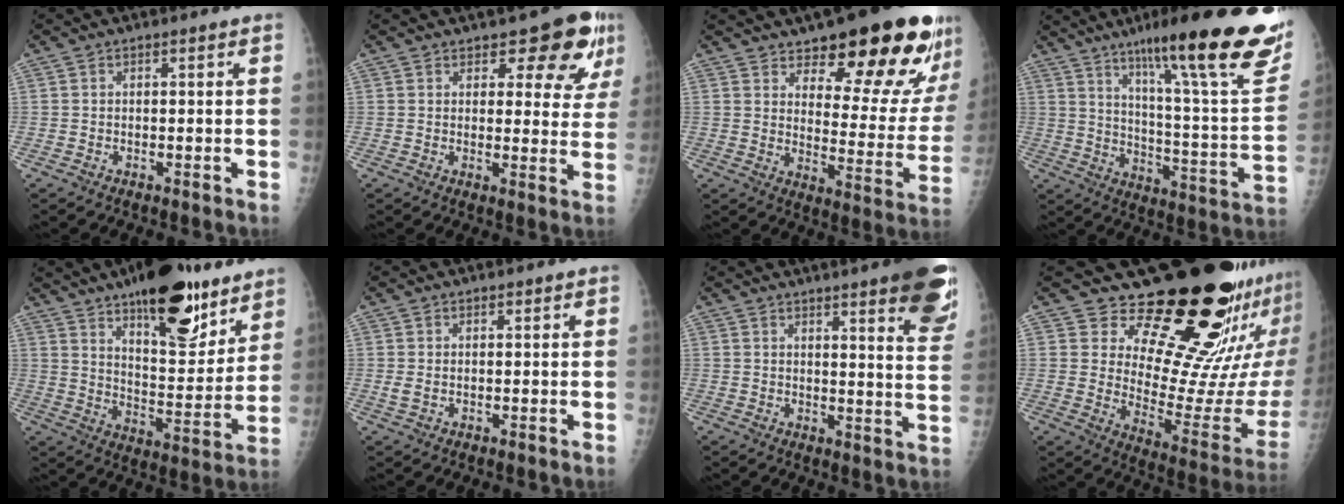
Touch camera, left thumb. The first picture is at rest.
{"total": 9.6, "force": [6.4, 4.3, 5.7], "torque": [-0.031, -0.036, 0.074]}
{"total": 21.9, "force": [15.4, 6.9, 14.0], "torque": [-0.140, -0.098, 0.206]}
{"total": 29.9, "force": [18.4, 4.7, 23.1], "torque": [-0.288, -0.063, 0.267]}
{"total": 21.9, "force": [14.4, 8.2, 14.3], "torque": [-0.166, -0.072, 0.222]}
{"total": 1.6, "force": [0.5, 1.1, 1.1], "torque": [-0.023, -0.005, 0.014]}
{"total": 15.8, "force": [10.0, 2.5, 12.0], "torque": [-0.122, -0.047, 0.109]}
{"total": 24.4, "force": [16.8, 8.8, 15.4], "torque": [-0.179, -0.136, 0.238]}